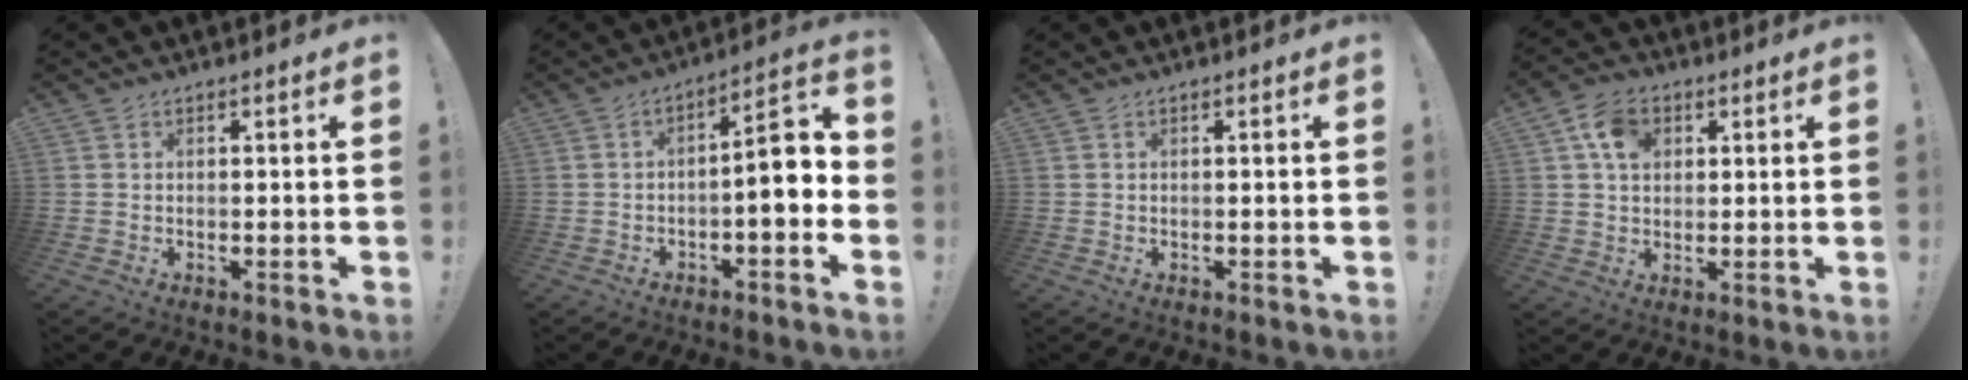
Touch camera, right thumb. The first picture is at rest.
{"total": 8.7, "force": [-1.7, 1.6, 8.3], "torque": [-0.127, 0.000, -0.034]}
{"total": 0.7, "force": [-0.2, -0.3, 0.7], "torque": [-0.011, -0.002, -0.005]}
{"total": 8.4, "force": [3.1, 6.5, 4.3], "torque": [-0.073, 0.002, 0.061]}